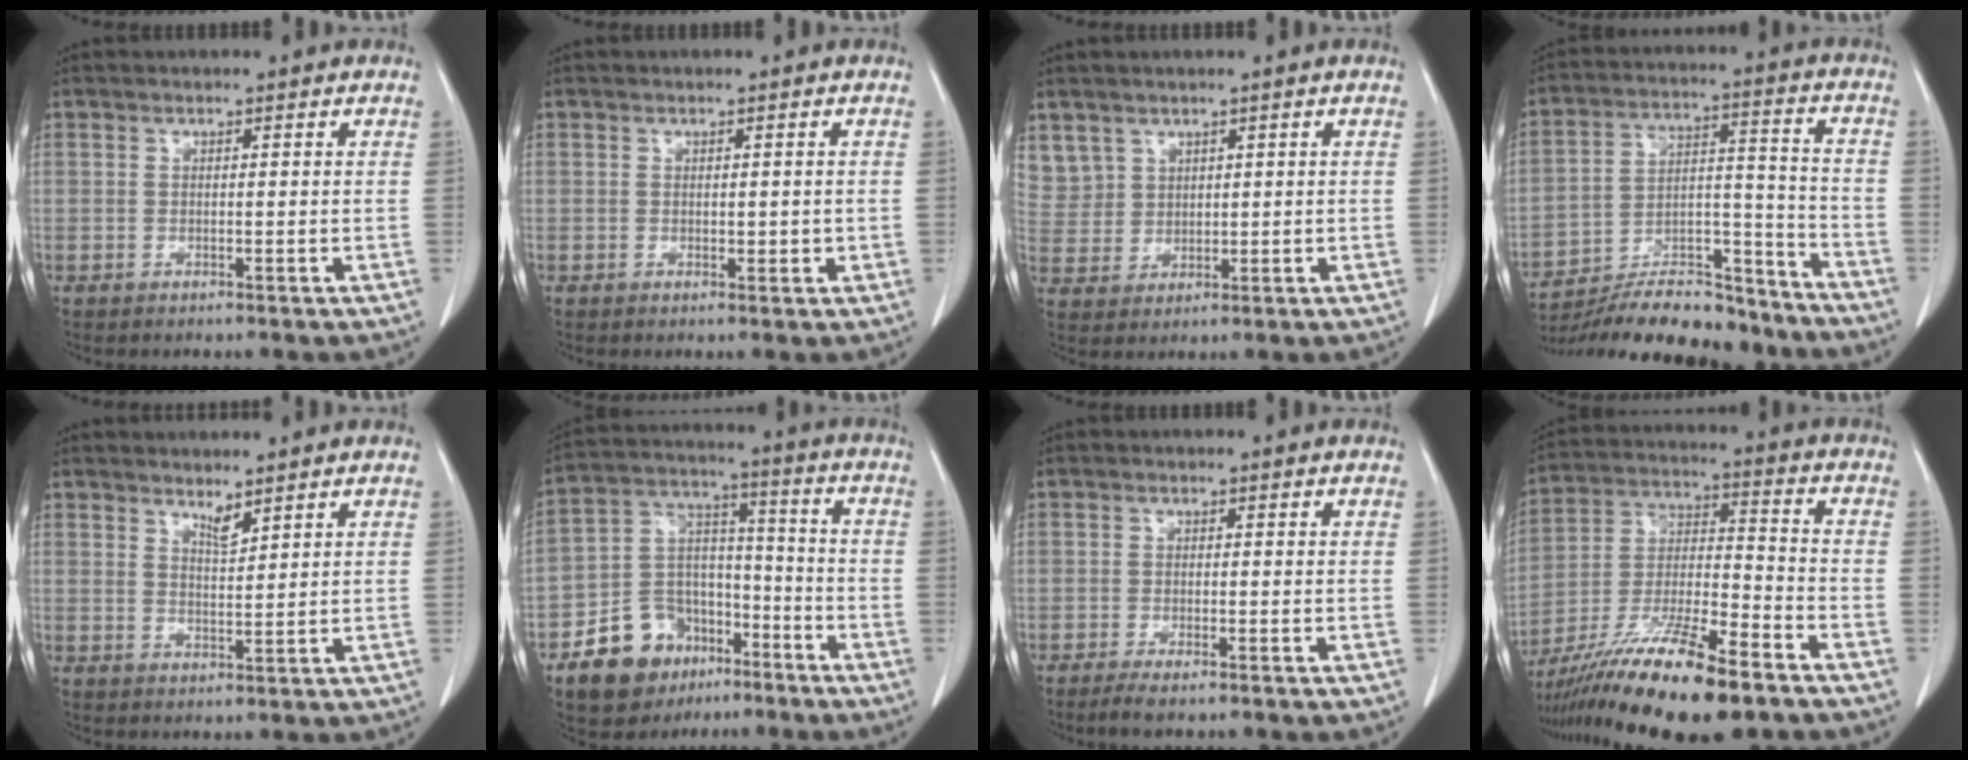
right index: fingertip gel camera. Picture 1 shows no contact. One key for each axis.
{"total": 1.4, "fx": 0.0, "fy": 0.9, "fz": 1.1, "tx": -0.008, "ty": 0.000, "tz": 0.005}
{"total": 7.1, "fx": 4.1, "fy": 5.7, "fz": 0.5, "tx": -0.019, "ty": 0.015, "tz": 0.101}
{"total": 19.6, "fx": -17.8, "fy": 4.2, "fz": 7.1, "tx": -0.129, "ty": 0.023, "tz": -0.287}
{"total": 2.2, "fx": 1.9, "fy": 0.2, "fz": 1.1, "tx": -0.024, "ty": -0.011, "tz": 0.040}
{"total": 13.4, "fx": -8.0, "fy": 9.2, "fz": 5.4, "tx": -0.102, "ty": 0.047, "tz": -0.130}
{"total": 3.3, "fx": -2.5, "fy": 0.3, "fz": 2.0, "tx": -0.031, "ty": -0.007, "tz": -0.039}
{"total": 19.5, "fx": -13.6, "fy": 2.4, "fz": 13.7, "tx": -0.260, "ty": -0.033, "tz": -0.246}